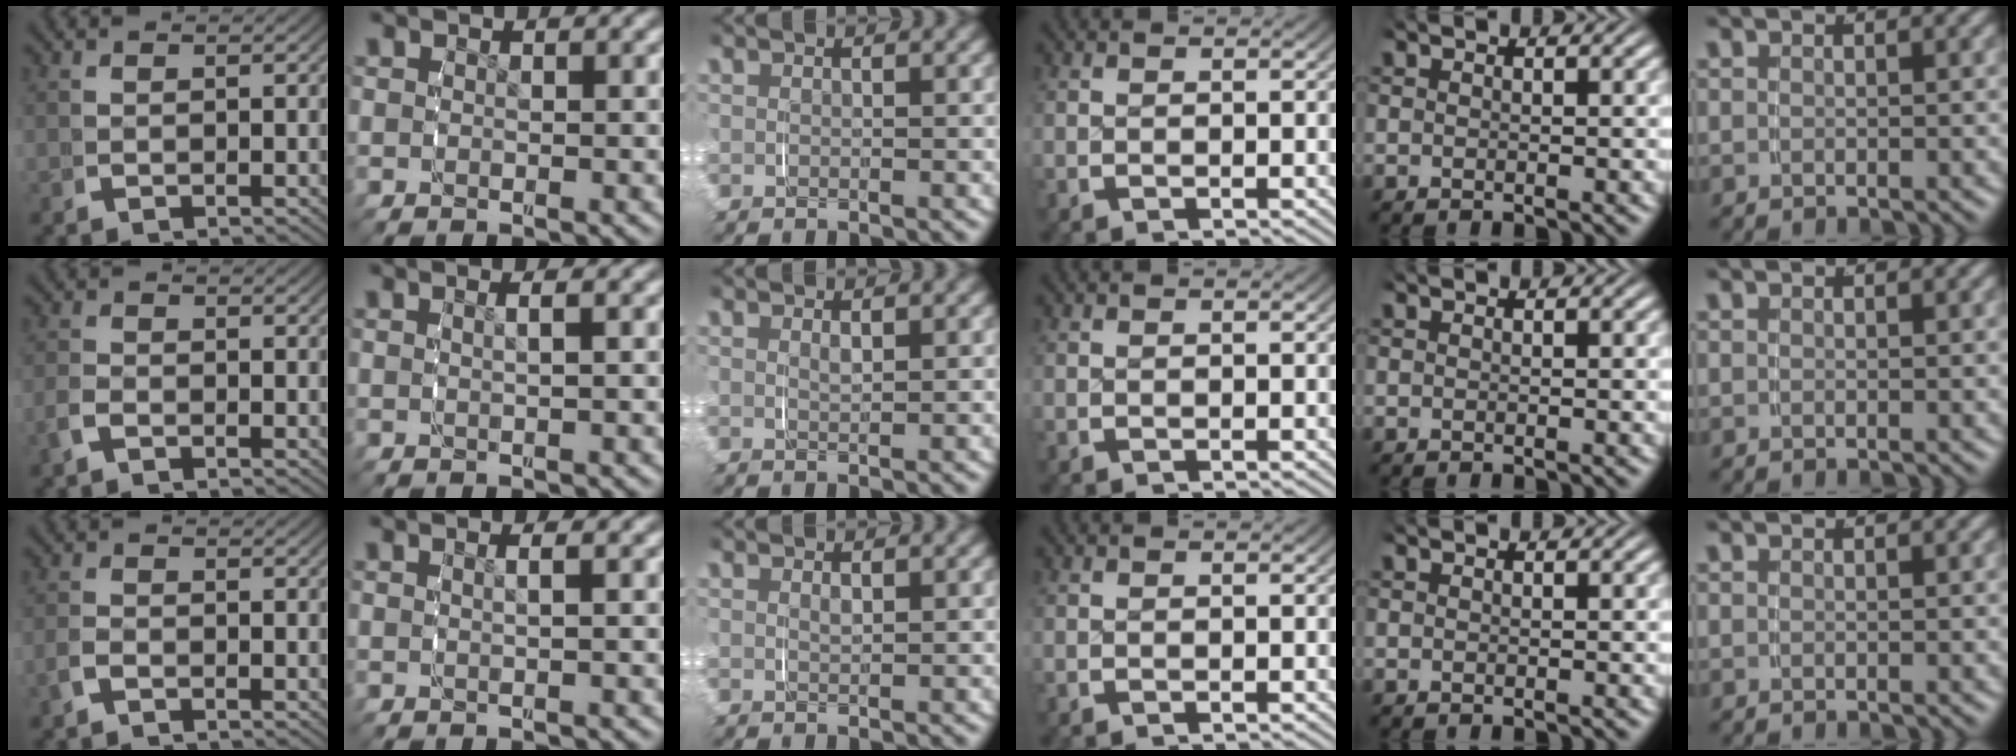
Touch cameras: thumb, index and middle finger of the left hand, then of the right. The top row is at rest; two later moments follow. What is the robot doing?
{"motion": "grasp_and_lifting", "object": "toothpaste"}